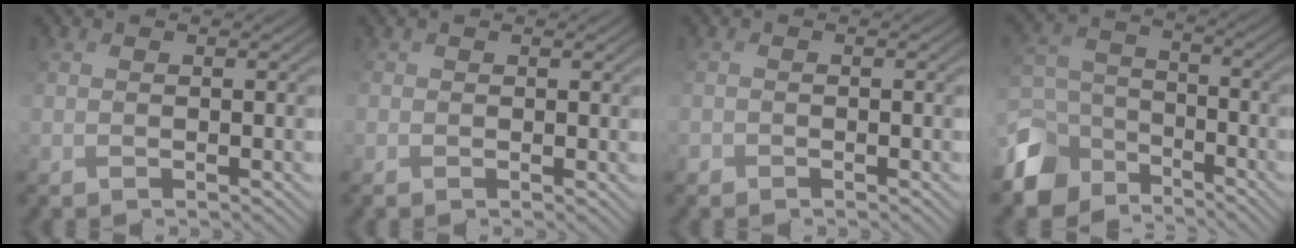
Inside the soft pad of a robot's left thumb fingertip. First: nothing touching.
{"total": 0.8, "force": [-0.4, 0.7, -0.1], "torque": [-0.004, -0.007, -0.008]}
{"total": 0.9, "force": [-0.7, 0.1, -0.5], "torque": [0.009, -0.005, -0.013]}
{"total": 9.4, "force": [-6.7, 5.7, 3.2], "torque": [-0.097, -0.011, -0.143]}